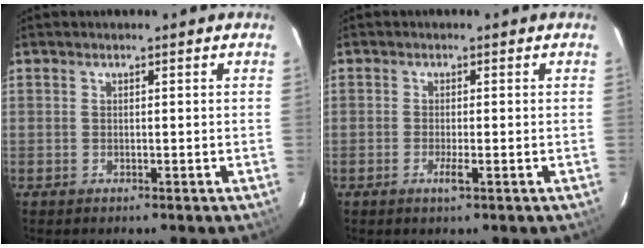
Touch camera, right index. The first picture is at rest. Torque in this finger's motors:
{"motor_torque": [0.60, 0.19, 0.40, 0.13]}